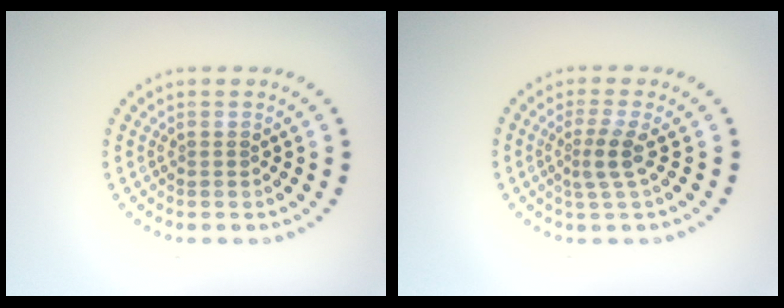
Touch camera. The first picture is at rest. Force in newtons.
{"total": 2.3, "press": 1.6, "slide": 1.5}